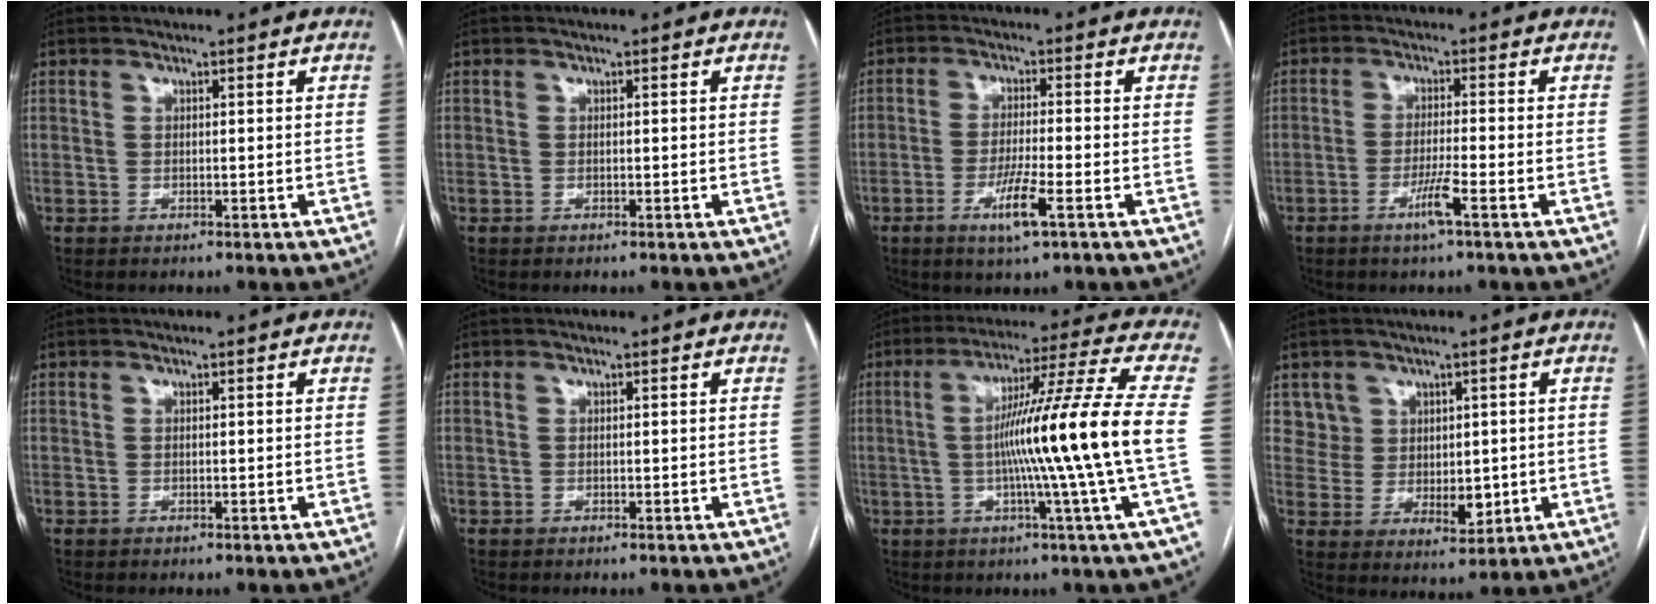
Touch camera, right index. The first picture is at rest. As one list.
[{"total": 0.0}, {"total": 6.4, "force": [-2.8, 0.2, 5.7], "torque": [-0.110, -0.014, -0.050]}, {"total": 4.2, "force": [-2.2, -0.6, 3.6], "torque": [-0.072, -0.010, -0.044]}, {"total": 0.0}, {"total": 0.0}, {"total": 16.5, "force": [-1.5, -3.4, 16.1], "torque": [-0.256, -0.011, -0.034]}, {"total": 6.4, "force": [2.7, 5.6, 1.2], "torque": [-0.021, 0.007, 0.063]}]